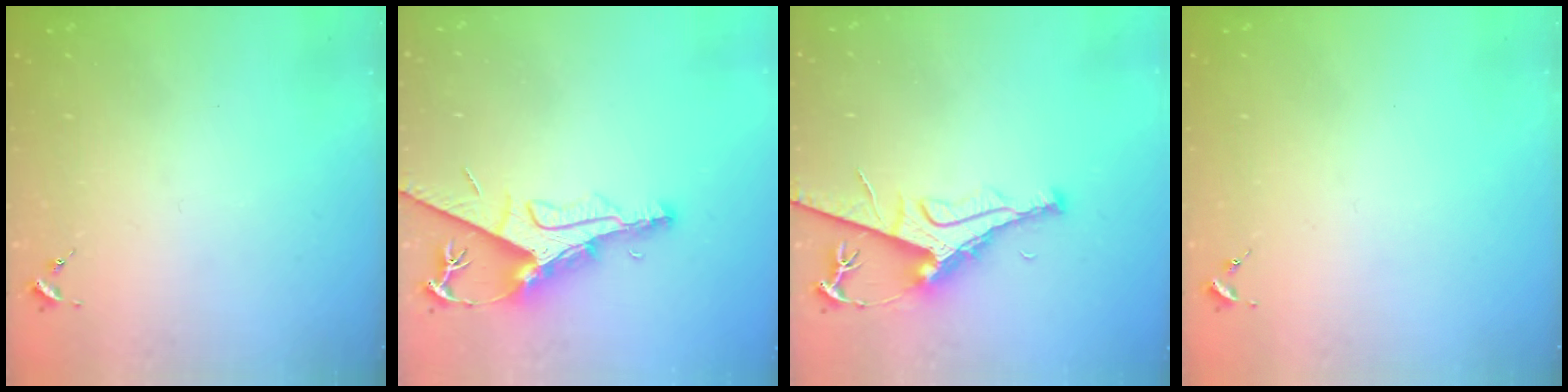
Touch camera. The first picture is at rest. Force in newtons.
{"total": 10.7, "press": 10.7, "slide": 1.2}
{"total": 9.8, "press": 9.7, "slide": 1.3}
{"total": 0.0}